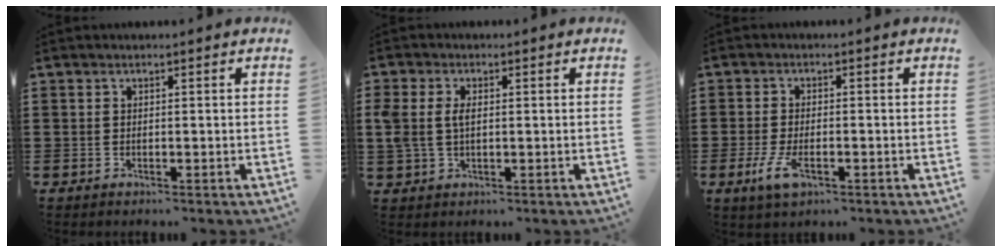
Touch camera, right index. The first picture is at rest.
{"total": 3.4, "force": [0.3, 1.9, 2.8], "torque": [-0.073, 0.003, 0.000]}
{"total": 4.3, "force": [-1.6, 1.7, 3.5], "torque": [-0.088, -0.010, -0.035]}